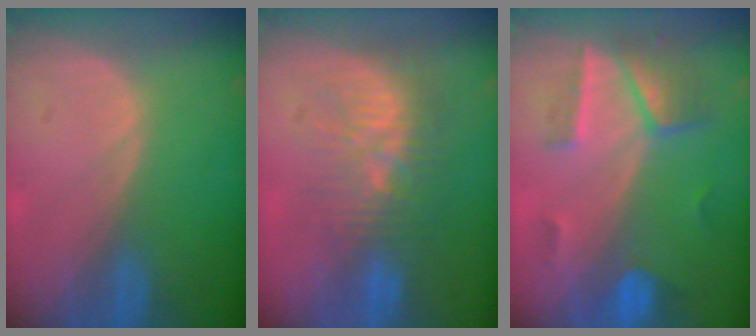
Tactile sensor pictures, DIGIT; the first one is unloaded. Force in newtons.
{"total": 9.2, "press": 8.6, "slide": 3.1}
{"total": 7.2, "press": 6.4, "slide": 3.4}